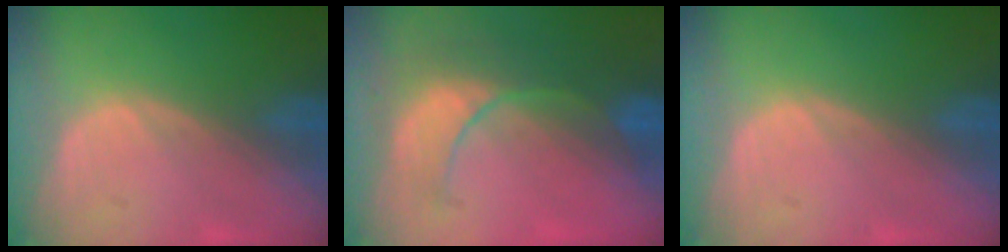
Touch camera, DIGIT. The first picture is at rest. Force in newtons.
{"total": 8.4, "press": 8.2, "slide": 1.8}
{"total": 0.0}